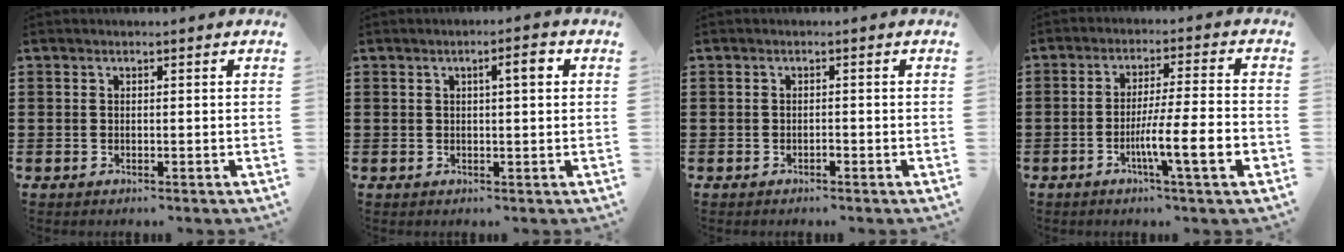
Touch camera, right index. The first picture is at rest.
{"total": 3.0, "force": [0.9, 0.6, 2.8], "torque": [-0.040, 0.001, 0.008]}
{"total": 0.7, "force": [-0.5, 0.3, 0.4], "torque": [-0.010, -0.003, -0.009]}
{"total": 9.4, "force": [-3.4, 0.5, 8.8], "torque": [-0.158, -0.012, -0.063]}